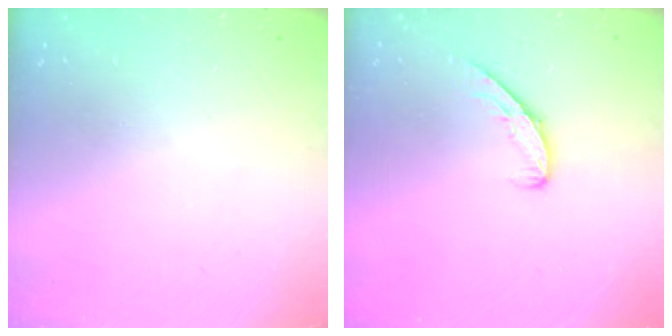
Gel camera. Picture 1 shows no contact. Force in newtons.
{"total": 5.2, "press": 5.2, "slide": 0.3}